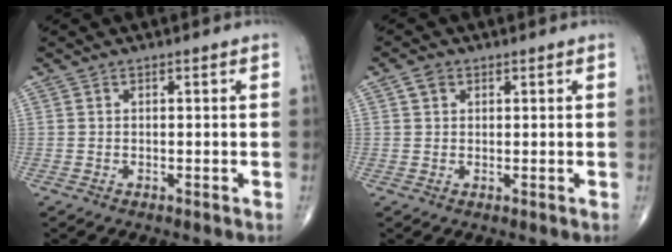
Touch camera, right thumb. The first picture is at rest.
{"total": 2.2, "force": [0.9, 1.7, 1.0], "torque": [-0.012, 0.002, 0.014]}